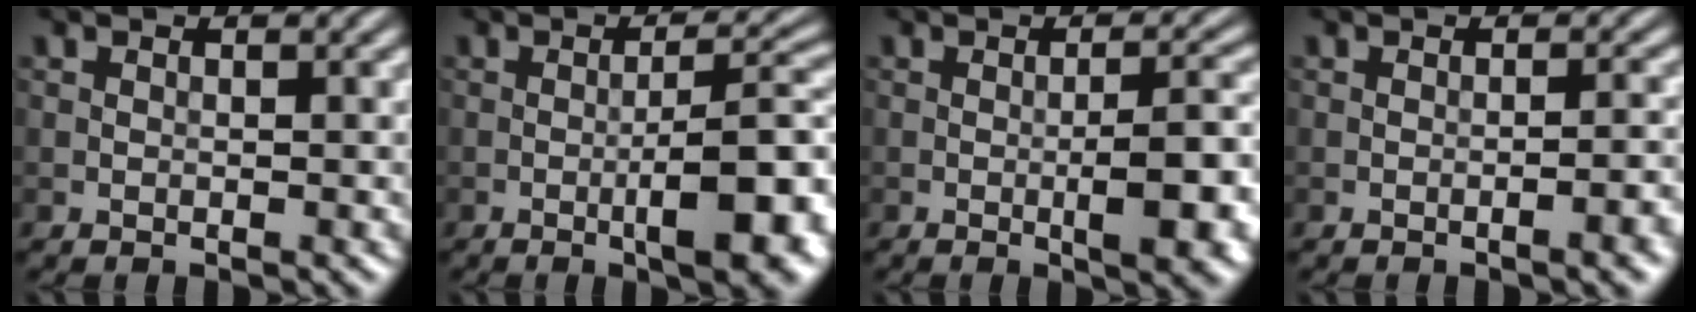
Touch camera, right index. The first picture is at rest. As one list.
[{"total": 8.3, "force": [-2.3, 2.0, 7.7], "torque": [-0.107, 0.004, -0.035]}, {"total": 5.8, "force": [-1.3, 1.4, 5.5], "torque": [-0.079, -0.001, -0.016]}, {"total": 2.7, "force": [-1.1, 0.6, 2.4], "torque": [-0.029, 0.007, -0.020]}]